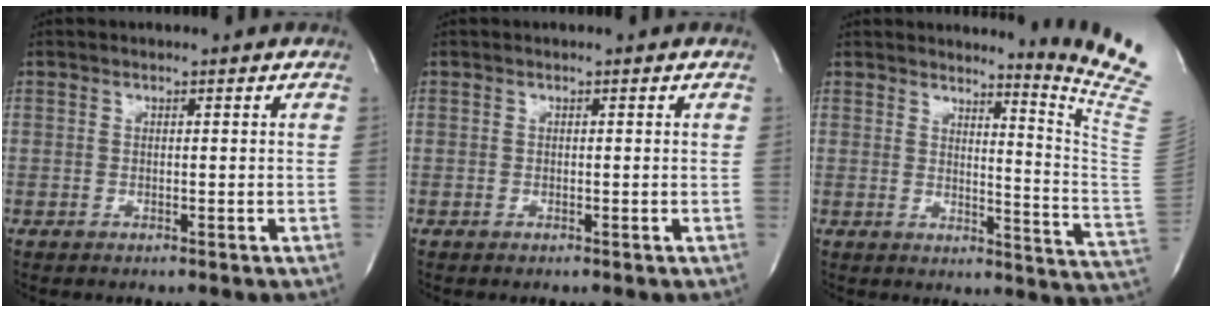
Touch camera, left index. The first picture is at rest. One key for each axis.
{"total": 0.0}
{"total": 11.8, "fx": 10.1, "fy": -4.7, "fz": 3.7, "tx": -0.060, "ty": -0.139, "tz": 0.111}